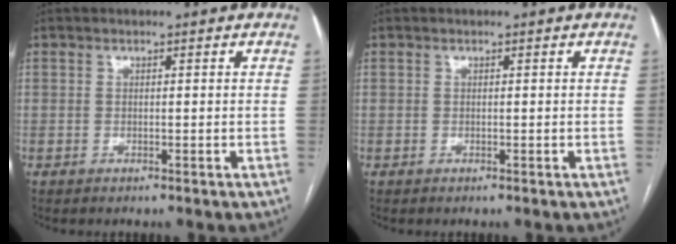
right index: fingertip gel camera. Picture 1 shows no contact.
{"total": 0.0}